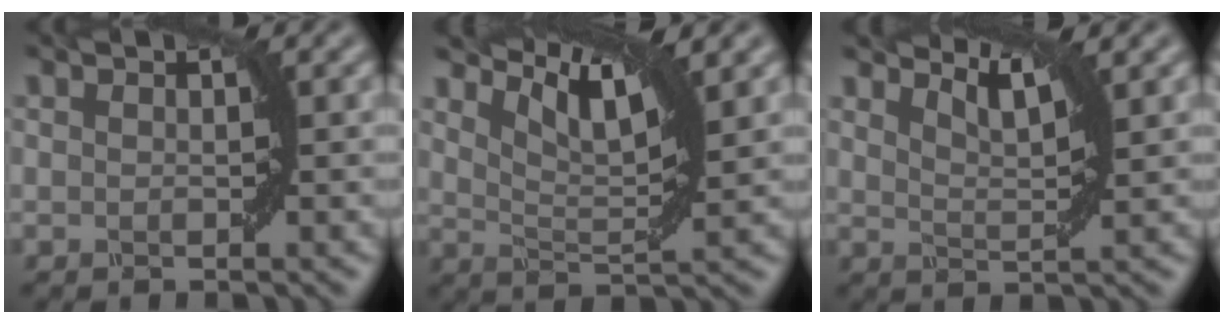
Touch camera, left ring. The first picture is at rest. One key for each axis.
{"total": 5.5, "fx": 3.4, "fy": 1.4, "fz": 4.1, "tx": -0.079, "ty": 0.005, "tz": 0.066}
{"total": 3.4, "fx": 2.6, "fy": 0.7, "fz": 2.0, "tx": -0.037, "ty": 0.004, "tz": 0.038}